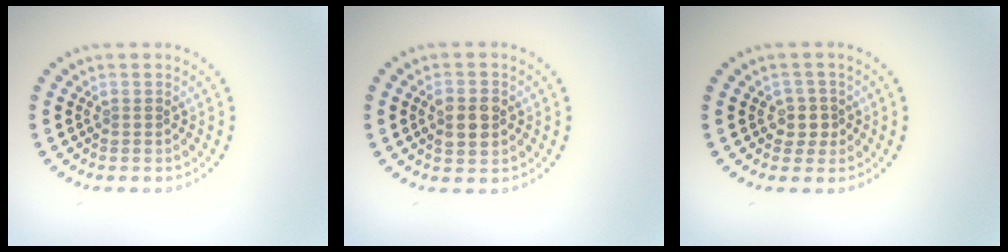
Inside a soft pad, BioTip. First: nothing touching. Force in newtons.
{"total": 2.8, "press": 2.8, "slide": 0.3}
{"total": 1.6, "press": 1.4, "slide": 0.9}